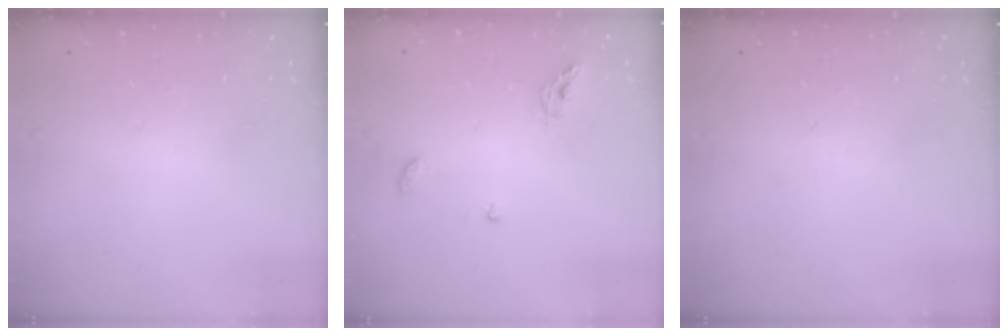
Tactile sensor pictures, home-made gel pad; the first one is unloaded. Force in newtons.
{"total": 6.8, "press": 6.8, "slide": 0.5}
{"total": 0.0}